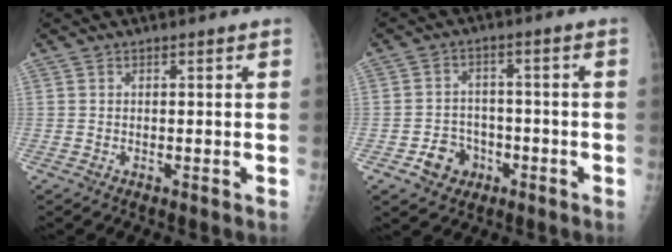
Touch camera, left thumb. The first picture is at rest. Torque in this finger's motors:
{"motor_torque": [-0.04, 0.05, 0.05, 0.02, -0.05]}